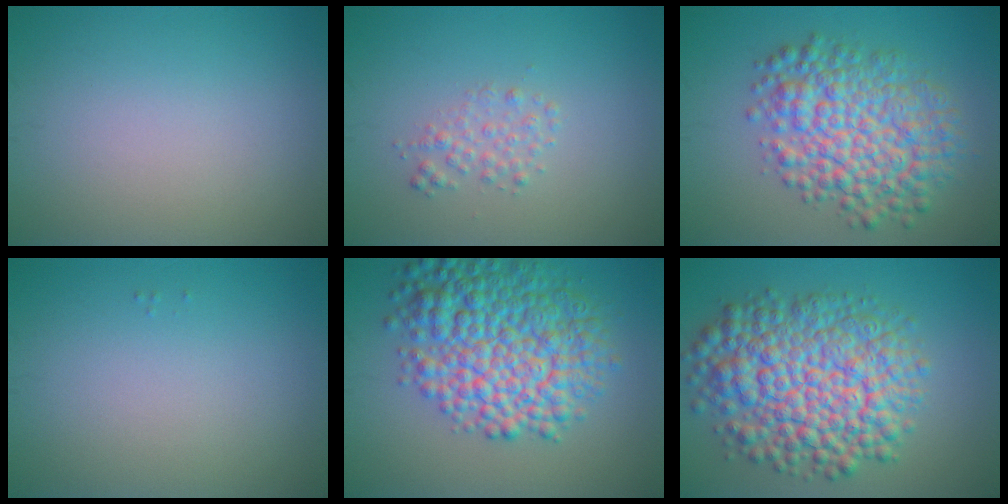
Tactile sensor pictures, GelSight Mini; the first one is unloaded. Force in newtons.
{"total": 1.5, "press": 1.5, "slide": 0.0}
{"total": 8.2, "press": 8.2, "slide": 0.1}
{"total": 0.0}
{"total": 9.8, "press": 9.8, "slide": 0.1}
{"total": 10.8, "press": 10.8, "slide": 0.3}